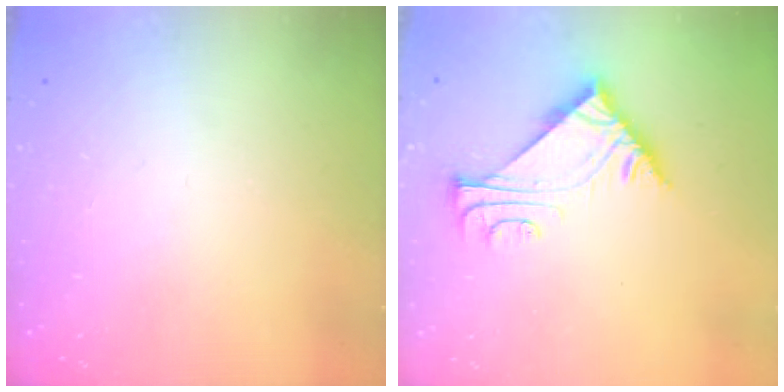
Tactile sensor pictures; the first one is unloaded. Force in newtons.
{"total": 6.1, "press": 6.1, "slide": 0.3}